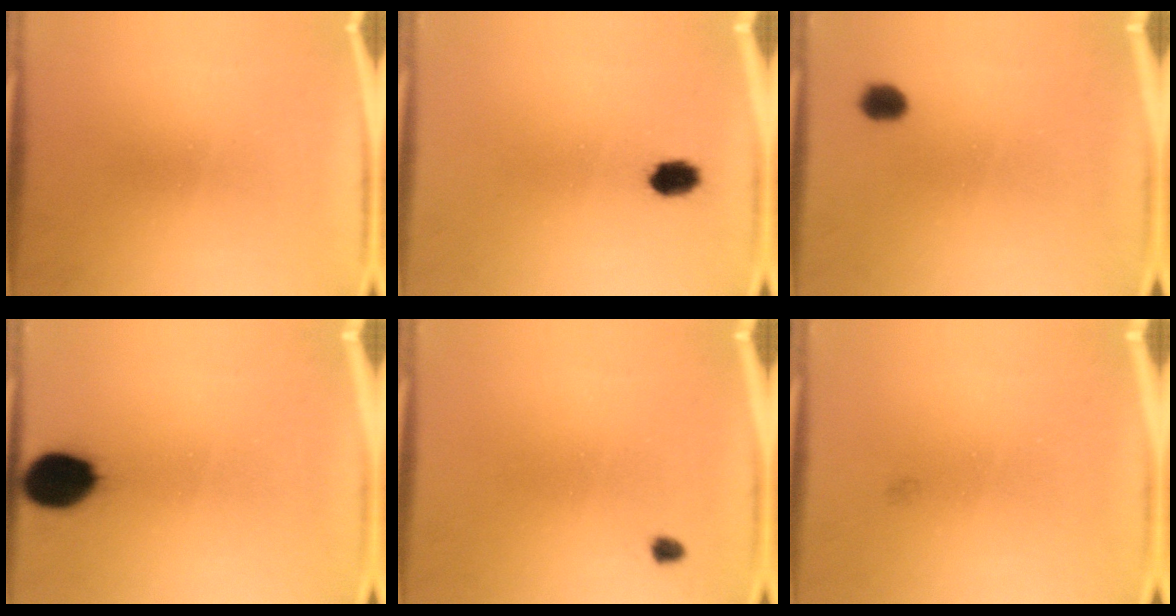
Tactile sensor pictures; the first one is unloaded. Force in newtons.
{"total": 3.6}
{"total": 2.7}
{"total": 10.7}
{"total": 1.0}
{"total": 0.6}